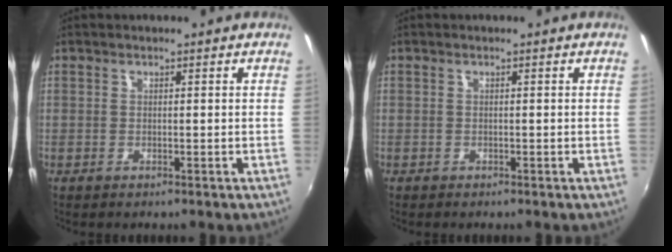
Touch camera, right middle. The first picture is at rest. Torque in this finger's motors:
{"motor_torque": [1.07, -1.07, -0.08, -0.21]}